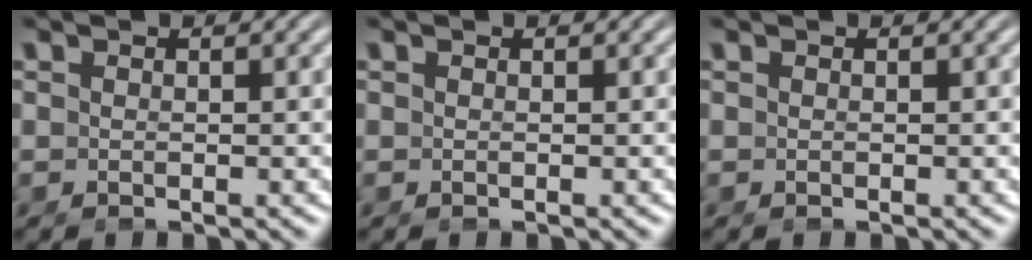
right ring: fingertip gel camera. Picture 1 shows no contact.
{"total": 0.0}
{"total": 0.0}